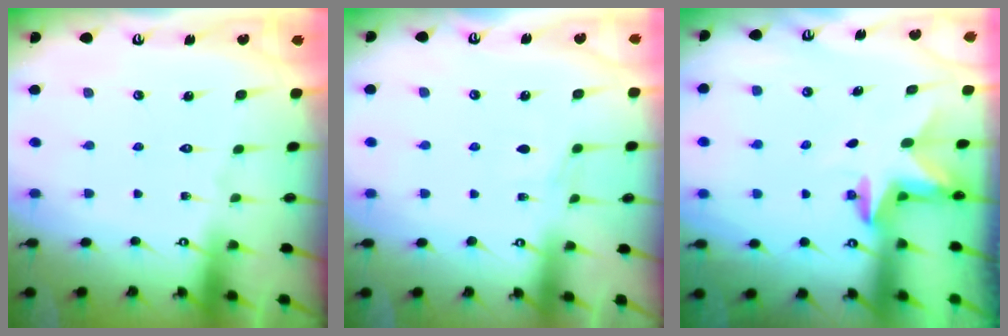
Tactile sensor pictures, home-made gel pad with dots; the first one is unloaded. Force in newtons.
{"total": 3.0, "press": 2.9, "slide": 0.5}
{"total": 2.4, "press": 2.3, "slide": 0.4}